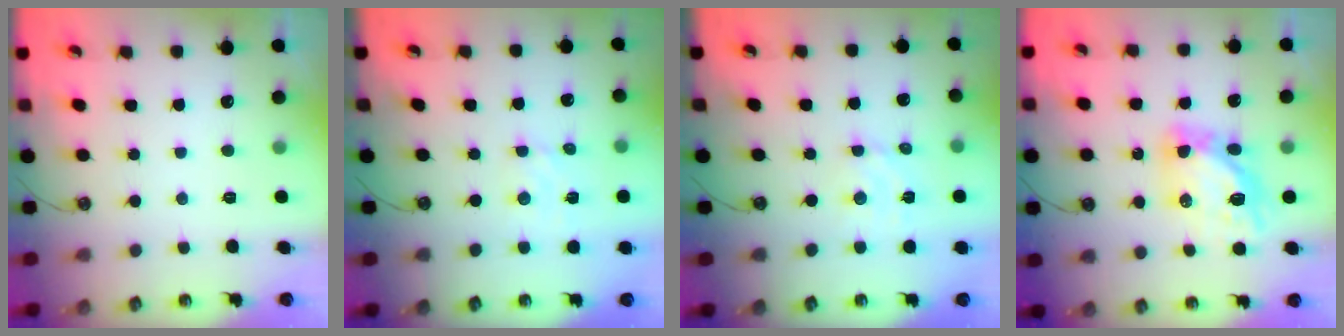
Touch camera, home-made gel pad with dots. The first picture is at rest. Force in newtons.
{"total": 2.5, "press": 2.5, "slide": 0.4}
{"total": 3.3, "press": 3.3, "slide": 0.3}
{"total": 12.3, "press": 12.2, "slide": 1.5}